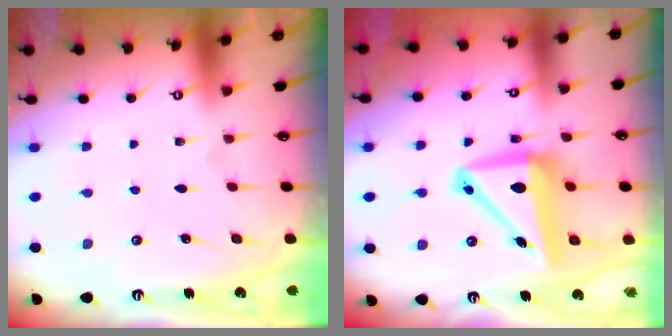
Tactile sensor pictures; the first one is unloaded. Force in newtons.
{"total": 11.9, "press": 11.7, "slide": 2.3}